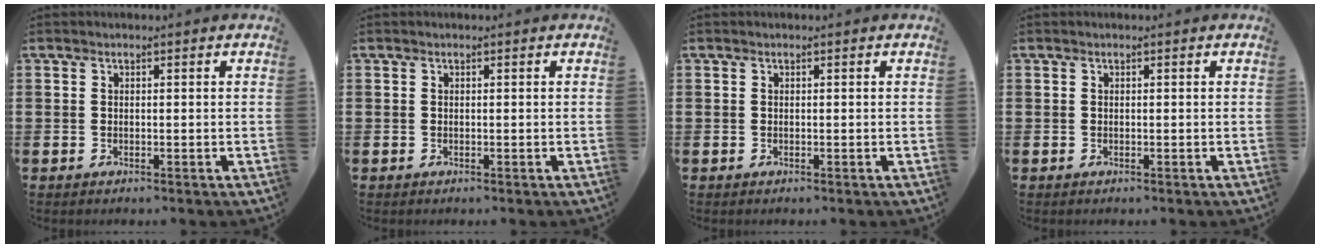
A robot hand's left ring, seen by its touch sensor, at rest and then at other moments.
{"total": 0.0}
{"total": 0.0}
{"total": 0.0}